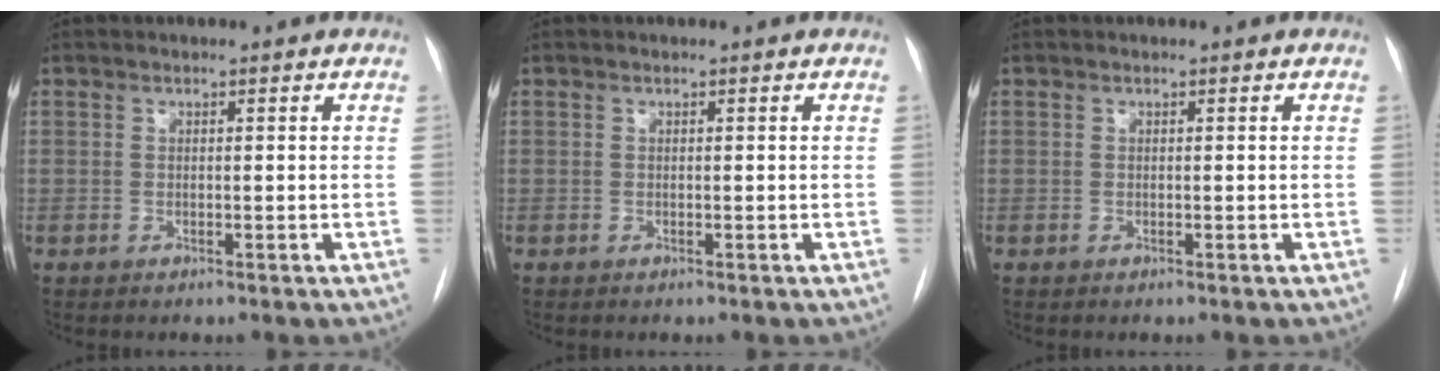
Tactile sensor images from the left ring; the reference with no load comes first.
{"total": 0.0}
{"total": 0.0}